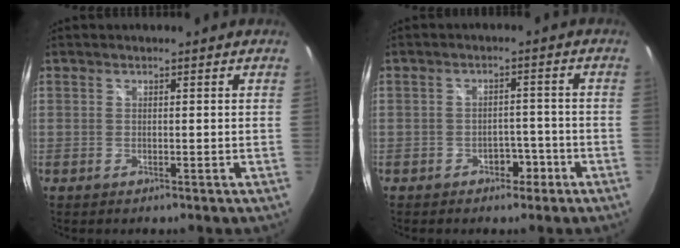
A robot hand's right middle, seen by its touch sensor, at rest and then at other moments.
{"total": 3.5, "force": [-2.3, 2.3, 1.2], "torque": [-0.024, 0.010, -0.027]}